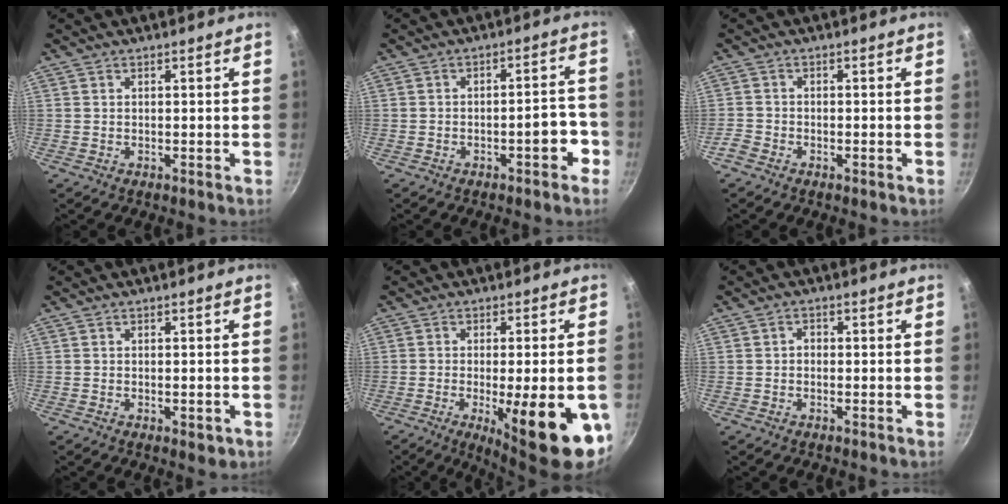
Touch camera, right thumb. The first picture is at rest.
{"total": 5.8, "force": [-2.8, 2.3, 4.6], "torque": [-0.037, 0.040, -0.031]}
{"total": 2.4, "force": [-1.8, 1.3, 1.0], "torque": [-0.033, 0.010, -0.039]}
{"total": 2.6, "force": [-0.9, 1.2, 2.1], "torque": [-0.030, -0.004, -0.012]}
{"total": 18.1, "force": [-5.8, 4.9, 16.4], "torque": [-0.198, 0.000, -0.070]}
{"total": 1.4, "force": [-0.3, 1.1, 0.7], "torque": [-0.010, 0.007, -0.006]}